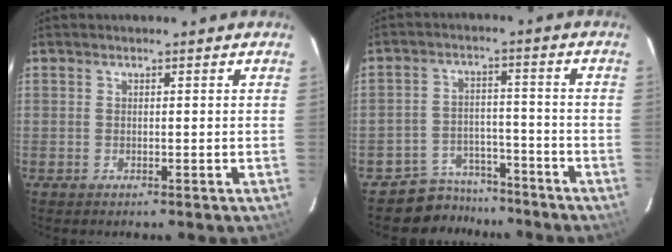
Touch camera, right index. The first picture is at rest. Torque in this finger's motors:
{"motor_torque": [0.45, -0.50, 0.04, -0.01]}